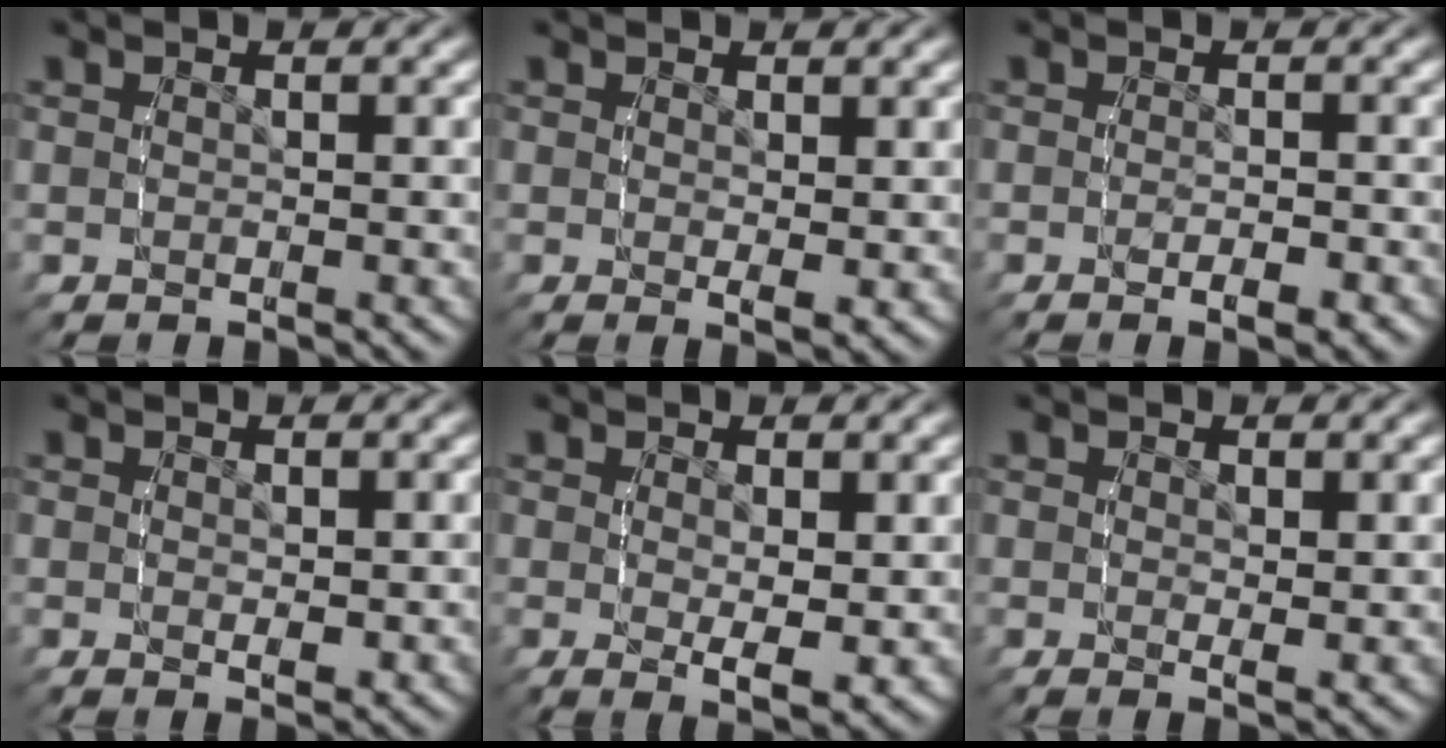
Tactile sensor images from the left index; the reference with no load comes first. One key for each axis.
{"total": 1.5, "fx": 0.8, "fy": -0.2, "fz": 1.3, "tx": -0.009, "ty": -0.008, "tz": 0.014}
{"total": 1.4, "fx": -0.6, "fy": 0.8, "fz": 1.0, "tx": -0.019, "ty": 0.008, "tz": -0.016}
{"total": 1.1, "fx": 0.7, "fy": -0.1, "fz": 0.8, "tx": -0.003, "ty": -0.002, "tz": 0.013}
{"total": 3.3, "fx": 0.3, "fy": 0.4, "fz": 3.3, "tx": -0.036, "ty": -0.014, "tz": 0.010}
{"total": 1.4, "fx": 1.0, "fy": -0.3, "fz": 0.9, "tx": -0.005, "ty": -0.007, "tz": 0.017}